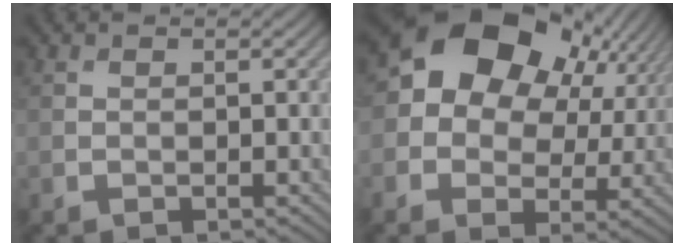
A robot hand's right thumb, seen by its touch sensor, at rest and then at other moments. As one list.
[{"total": 15.5, "force": [5.0, 11.3, 9.2], "torque": [-0.169, 0.011, 0.091]}]